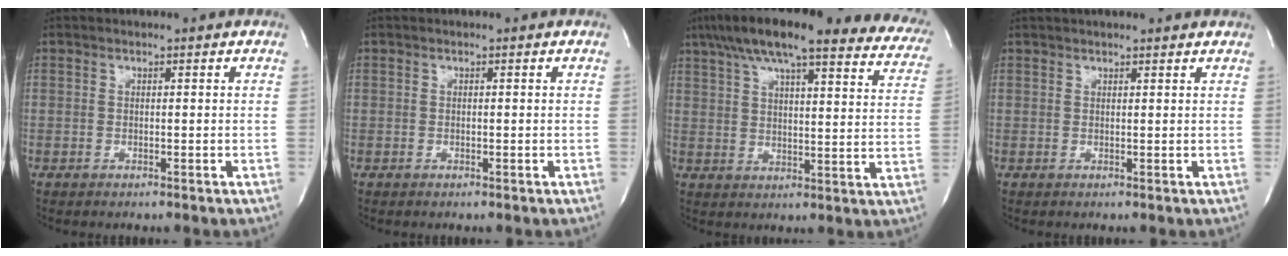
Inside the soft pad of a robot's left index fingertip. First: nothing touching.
{"total": 0.0}
{"total": 29.6, "force": [24.0, 6.2, 16.2], "torque": [-0.245, 0.008, 0.291]}
{"total": 7.2, "force": [6.6, 1.0, 2.7], "torque": [-0.039, 0.032, 0.080]}